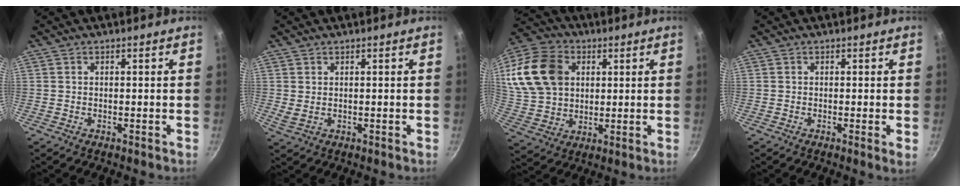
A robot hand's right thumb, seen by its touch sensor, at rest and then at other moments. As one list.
[{"total": 1.5, "force": [0.7, 0.7, 1.1], "torque": [-0.021, -0.004, 0.017]}, {"total": 18.0, "force": [4.6, 13.6, 10.9], "torque": [-0.198, 0.005, 0.088]}, {"total": 1.1, "force": [0.0, -0.2, 1.1], "torque": [-0.016, -0.007, -0.005]}]